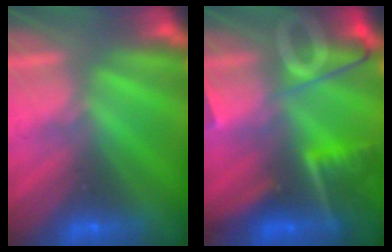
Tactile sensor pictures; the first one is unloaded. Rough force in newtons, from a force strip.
{"total": 8.9}